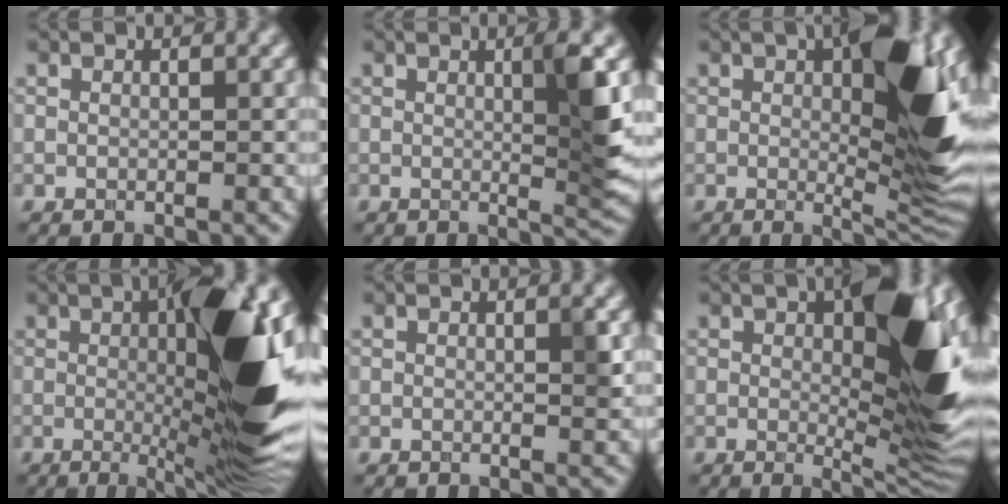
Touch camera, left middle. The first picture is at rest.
{"total": 4.3, "force": [0.8, 0.6, 4.2], "torque": [-0.060, -0.008, 0.014]}
{"total": 11.9, "force": [2.1, 3.8, 11.0], "torque": [-0.137, 0.004, 0.029]}
{"total": 13.7, "force": [1.0, 3.3, 13.3], "torque": [-0.166, 0.002, 0.012]}
{"total": 0.9, "force": [0.2, 0.1, 0.9], "torque": [-0.013, -0.002, 0.000]}
{"total": 13.1, "force": [2.3, 4.7, 12.0], "torque": [-0.146, 0.003, 0.031]}